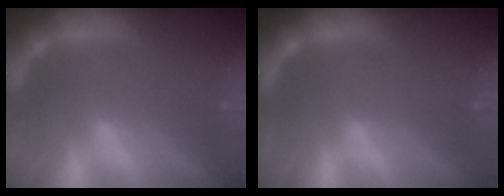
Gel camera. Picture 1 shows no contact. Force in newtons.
{"total": 0.0}